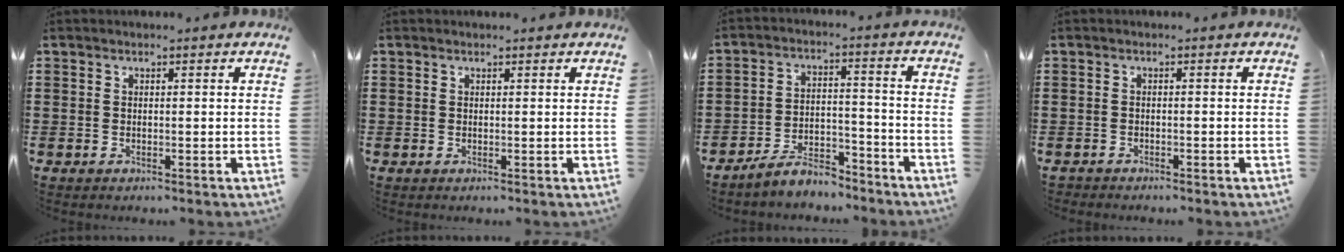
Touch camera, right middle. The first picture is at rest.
{"total": 0.0}
{"total": 6.4, "force": [-6.0, 1.3, 1.7], "torque": [-0.032, 0.011, -0.115]}
{"total": 0.9, "force": [-0.9, 0.1, 0.0], "torque": [-0.004, 0.000, -0.019]}